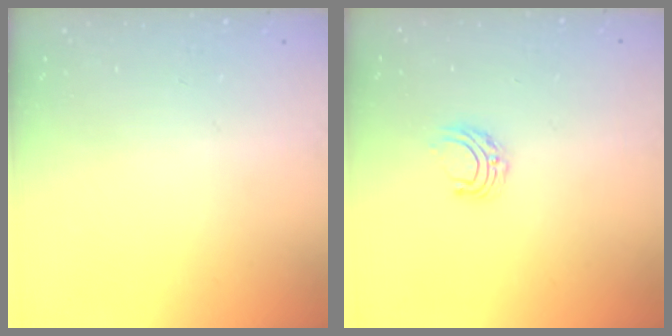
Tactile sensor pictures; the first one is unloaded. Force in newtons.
{"total": 5.6, "press": 5.6, "slide": 0.5}